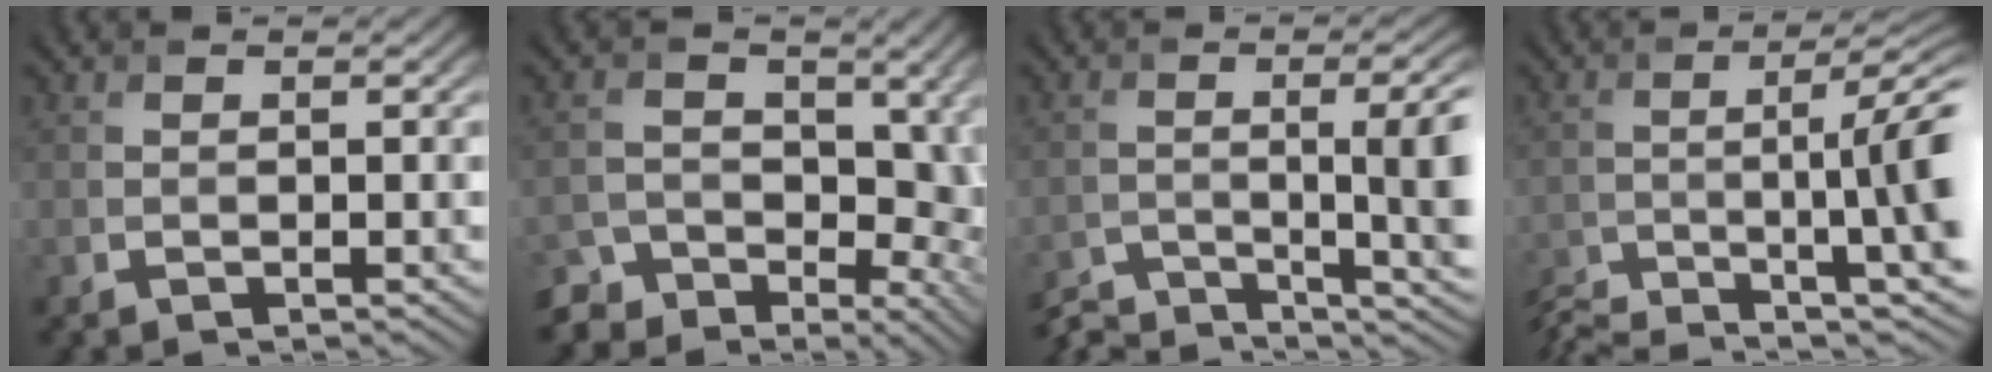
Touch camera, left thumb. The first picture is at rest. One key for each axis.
{"total": 9.4, "fx": -4.4, "fy": 6.9, "fz": 4.5, "tx": -0.059, "ty": -0.024, "tz": -0.060}
{"total": 9.7, "fx": -4.9, "fy": 2.9, "fz": 7.8, "tx": -0.100, "ty": -0.014, "tz": -0.083}
{"total": 13.7, "fx": -7.1, "fy": 2.2, "fz": 11.5, "tx": -0.158, "ty": -0.005, "tz": -0.116}